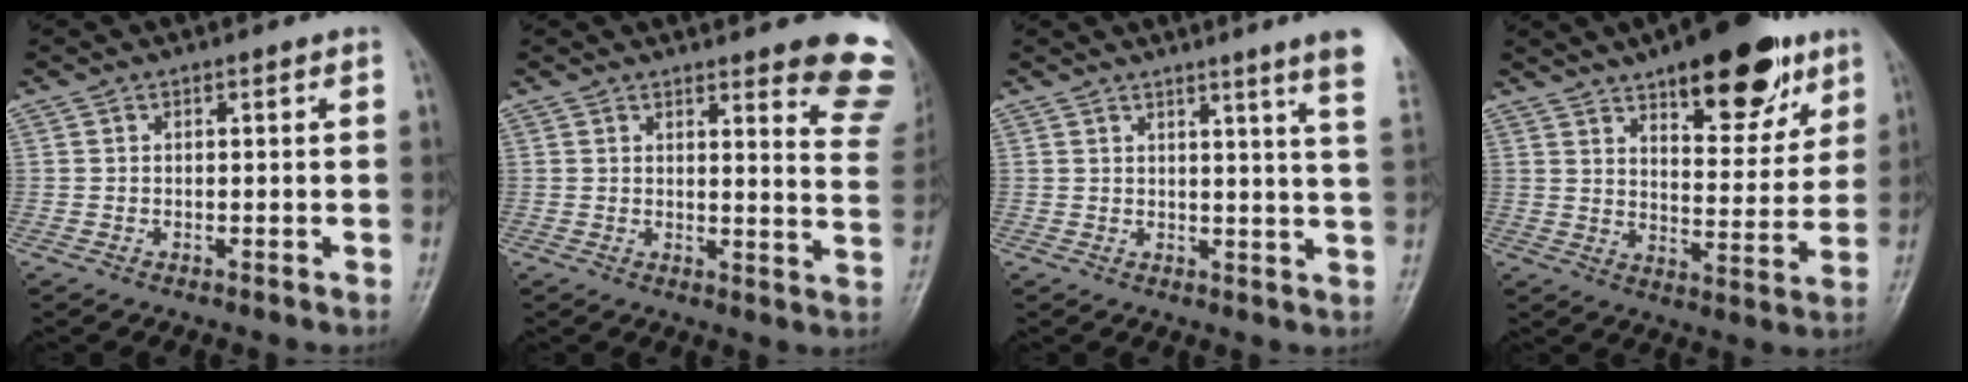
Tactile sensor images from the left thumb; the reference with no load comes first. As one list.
[{"total": 12.4, "force": [9.5, 2.8, 7.4], "torque": [-0.050, -0.063, 0.090]}, {"total": 9.9, "force": [6.8, -0.8, 7.1], "torque": [-0.084, -0.033, 0.062]}, {"total": 18.4, "force": [11.2, 7.4, 12.5], "torque": [-0.127, -0.052, 0.166]}]